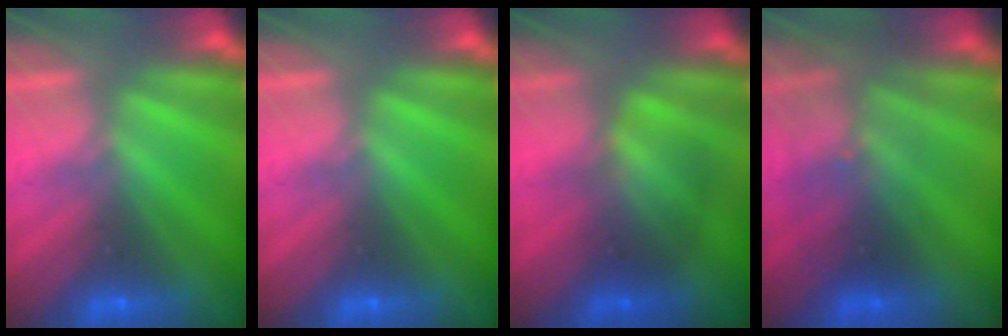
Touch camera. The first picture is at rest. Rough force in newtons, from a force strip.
{"total": 0.0}
{"total": 2.1}
{"total": 2.9}